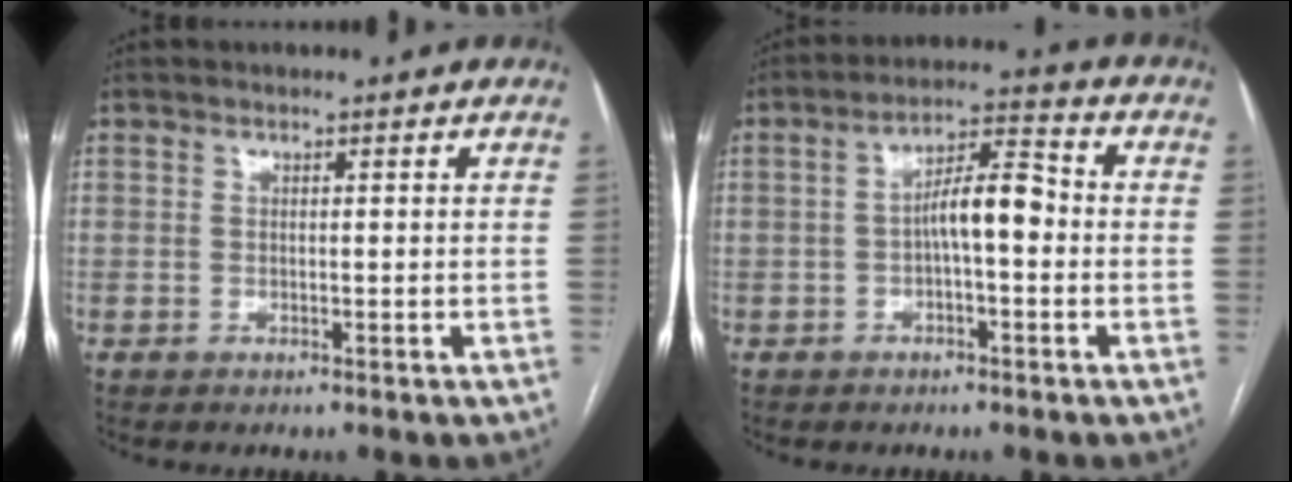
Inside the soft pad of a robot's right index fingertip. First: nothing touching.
{"total": 7.2, "force": [-0.8, 1.9, 6.9], "torque": [-0.120, 0.028, -0.014]}